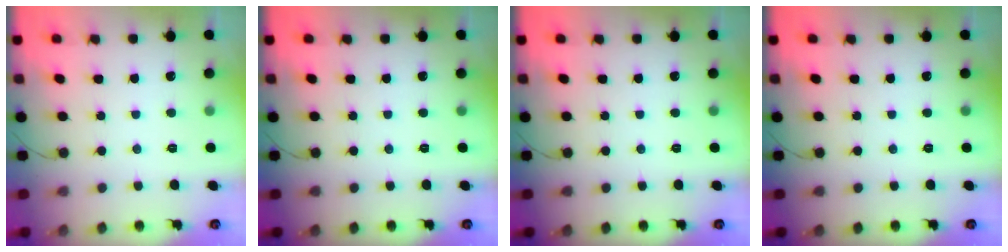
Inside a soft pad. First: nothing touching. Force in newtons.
{"total": 0.0}
{"total": 0.0}
{"total": 0.0}